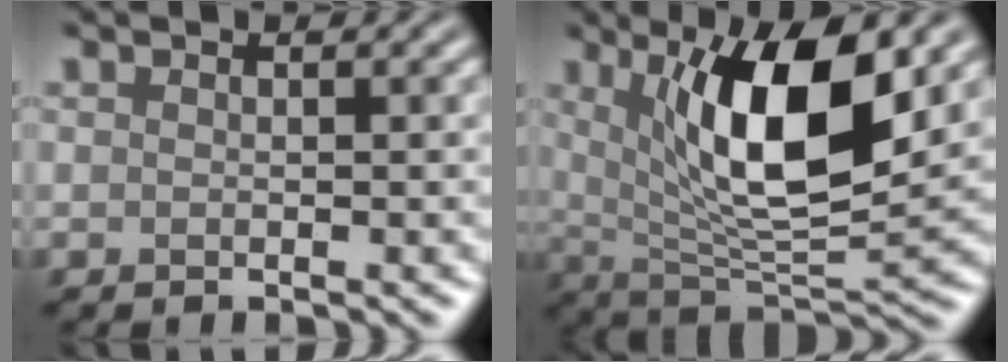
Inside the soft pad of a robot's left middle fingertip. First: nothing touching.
{"total": 10.0, "force": [3.2, 3.1, 8.9], "torque": [-0.144, -0.016, 0.060]}